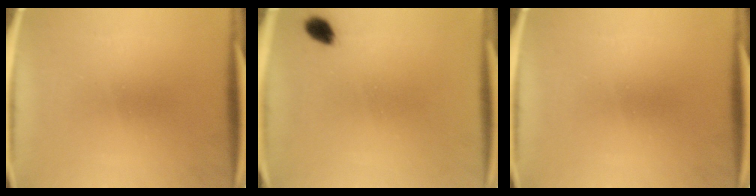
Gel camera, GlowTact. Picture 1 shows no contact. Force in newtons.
{"total": 2.6}
{"total": 0.0}